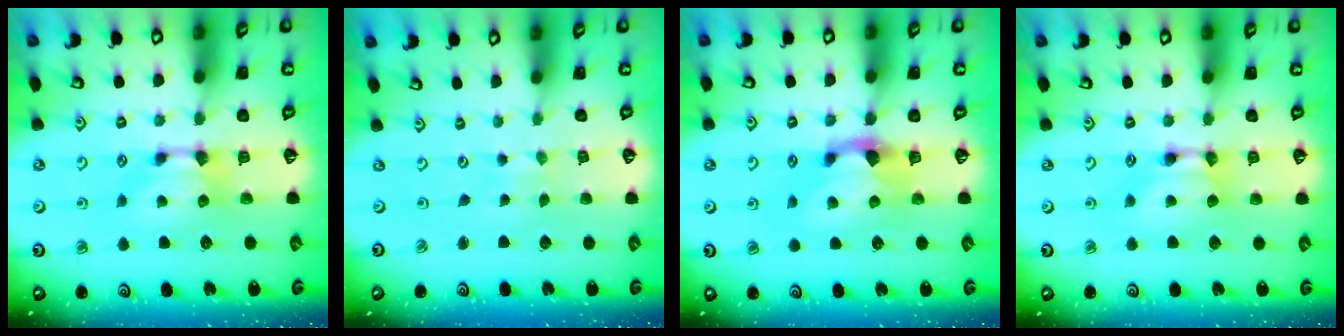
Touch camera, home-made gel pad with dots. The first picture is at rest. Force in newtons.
{"total": 4.9, "press": 4.9, "slide": 0.2}
{"total": 1.7, "press": 1.3, "slide": 1.1}
{"total": 1.6, "press": 1.6, "slide": 0.1}